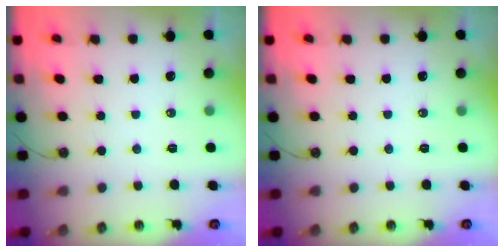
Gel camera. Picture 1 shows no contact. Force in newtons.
{"total": 0.0}